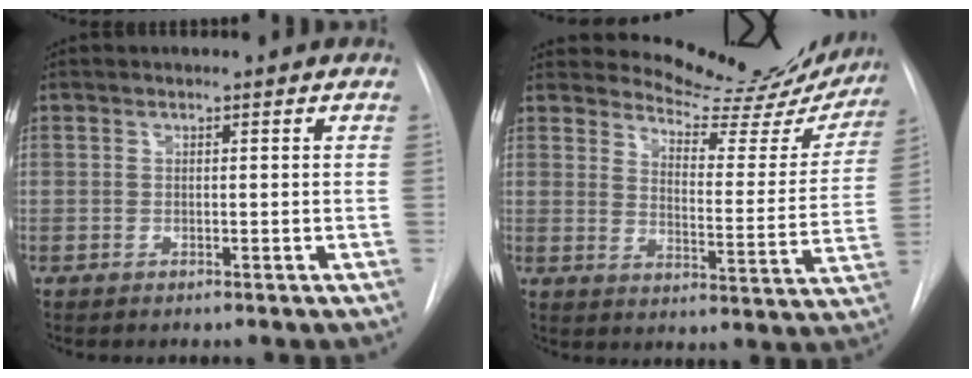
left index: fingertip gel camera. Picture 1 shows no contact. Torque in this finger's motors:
{"motor_torque": [0.97, -1.17, 0.10, -0.01]}